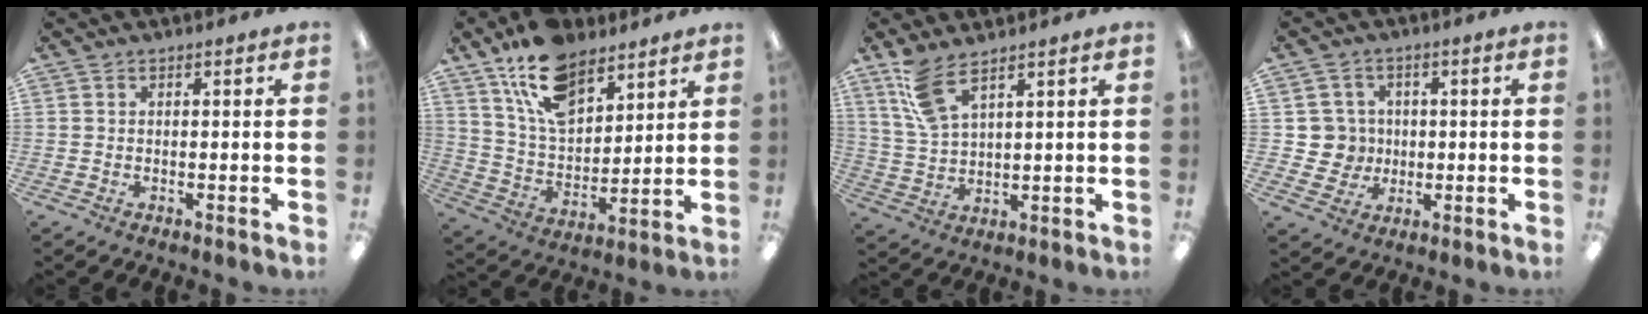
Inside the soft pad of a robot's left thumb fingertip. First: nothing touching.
{"total": 16.4, "force": [11.1, 8.5, 8.6], "torque": [-0.165, -0.043, 0.206]}
{"total": 8.2, "force": [6.0, 2.7, 4.8], "torque": [-0.111, -0.019, 0.113]}
{"total": 6.3, "force": [0.9, 6.3, 0.0], "torque": [-0.005, 0.001, 0.022]}